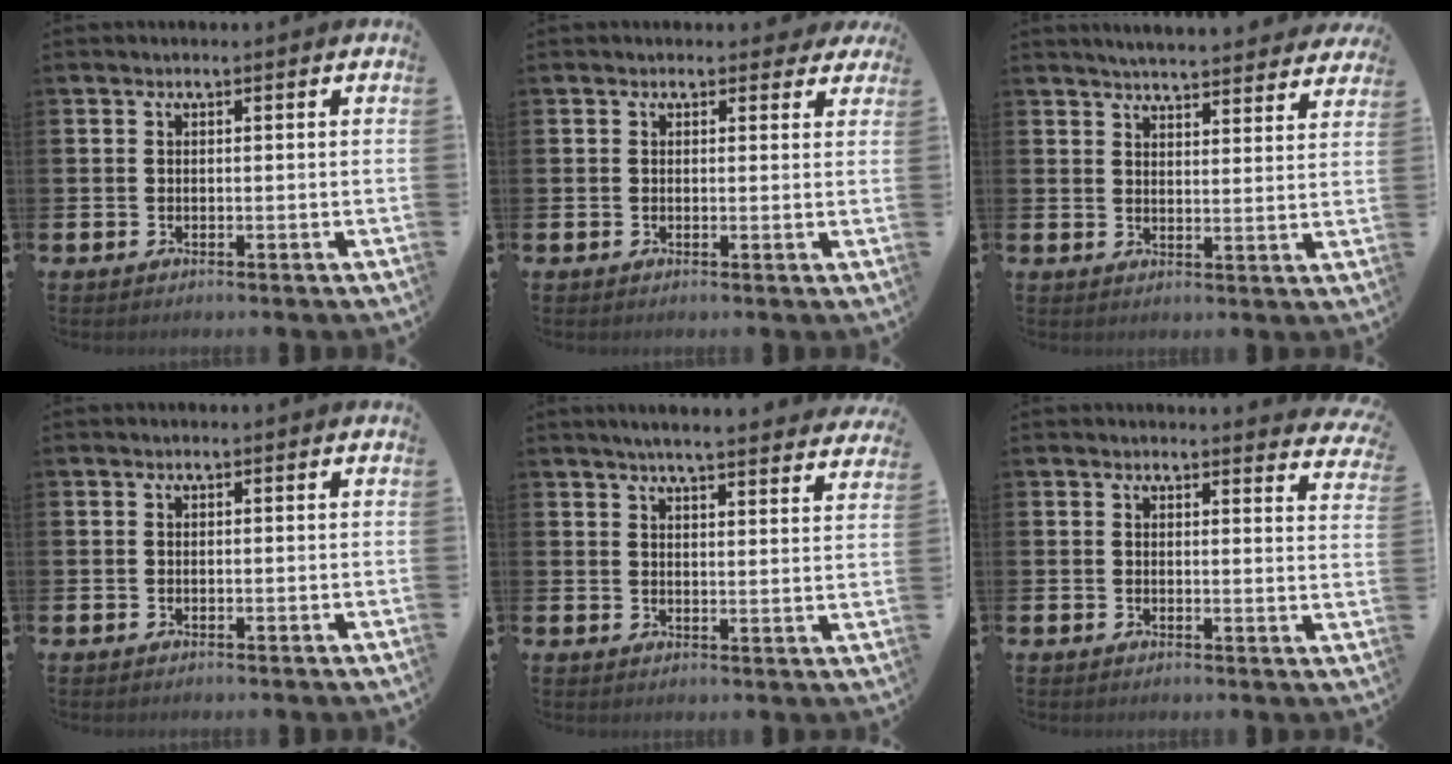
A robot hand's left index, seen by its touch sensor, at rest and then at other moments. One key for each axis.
{"total": 1.2, "fx": 0.8, "fy": 0.9, "fz": 0.3, "tx": 0.001, "ty": 0.007, "tz": 0.011}
{"total": 4.9, "fx": 4.9, "fy": 0.4, "fz": 0.6, "tx": -0.018, "ty": -0.032, "tz": 0.085}
{"total": 0.0}
{"total": 4.9, "fx": 4.7, "fy": -0.2, "fz": 1.2, "tx": -0.032, "ty": -0.026, "tz": 0.082}
{"total": 2.5, "fx": 2.5, "fy": 0.1, "fz": 0.0, "tx": 0.006, "ty": -0.017, "tz": 0.044}